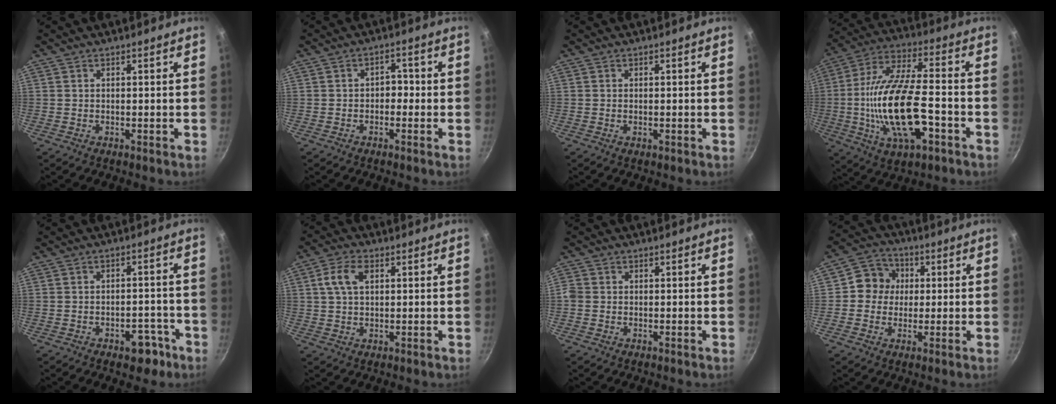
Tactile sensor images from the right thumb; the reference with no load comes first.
{"total": 2.9, "force": [-0.7, 2.1, 1.9], "torque": [-0.005, 0.015, -0.020]}
{"total": 0.6, "force": [-0.2, 0.3, 0.6], "torque": [-0.013, 0.001, -0.002]}
{"total": 21.0, "force": [-4.5, 8.5, 18.7], "torque": [-0.368, 0.027, -0.073]}
{"total": 5.7, "force": [-3.4, 3.2, 3.4], "torque": [-0.025, 0.031, -0.044]}
{"total": 5.8, "force": [1.7, 3.4, 4.4], "torque": [-0.090, 0.009, 0.032]}
{"total": 1.8, "force": [-0.2, 1.6, 0.9], "torque": [-0.016, 0.002, -0.009]}
{"total": 7.9, "force": [0.5, 7.2, 3.1], "torque": [-0.019, 0.014, -0.005]}